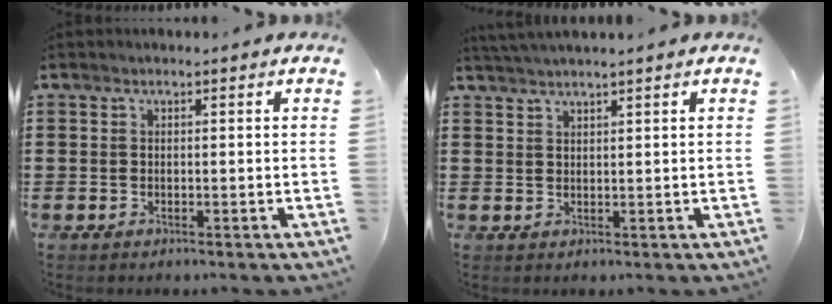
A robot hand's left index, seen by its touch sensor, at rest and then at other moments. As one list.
[{"total": 1.8, "force": [1.7, -0.4, 0.6], "torque": [-0.014, -0.001, 0.033]}]